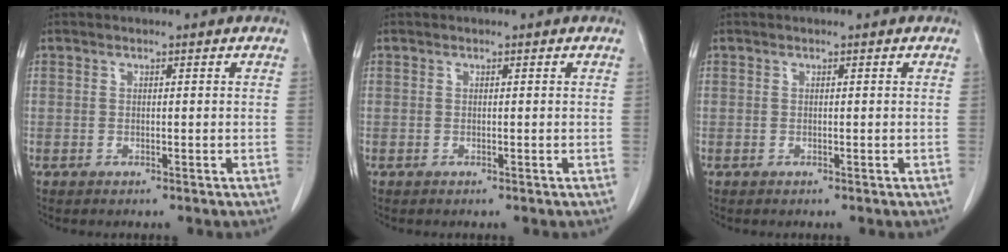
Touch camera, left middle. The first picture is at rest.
{"total": 0.0}
{"total": 0.0}